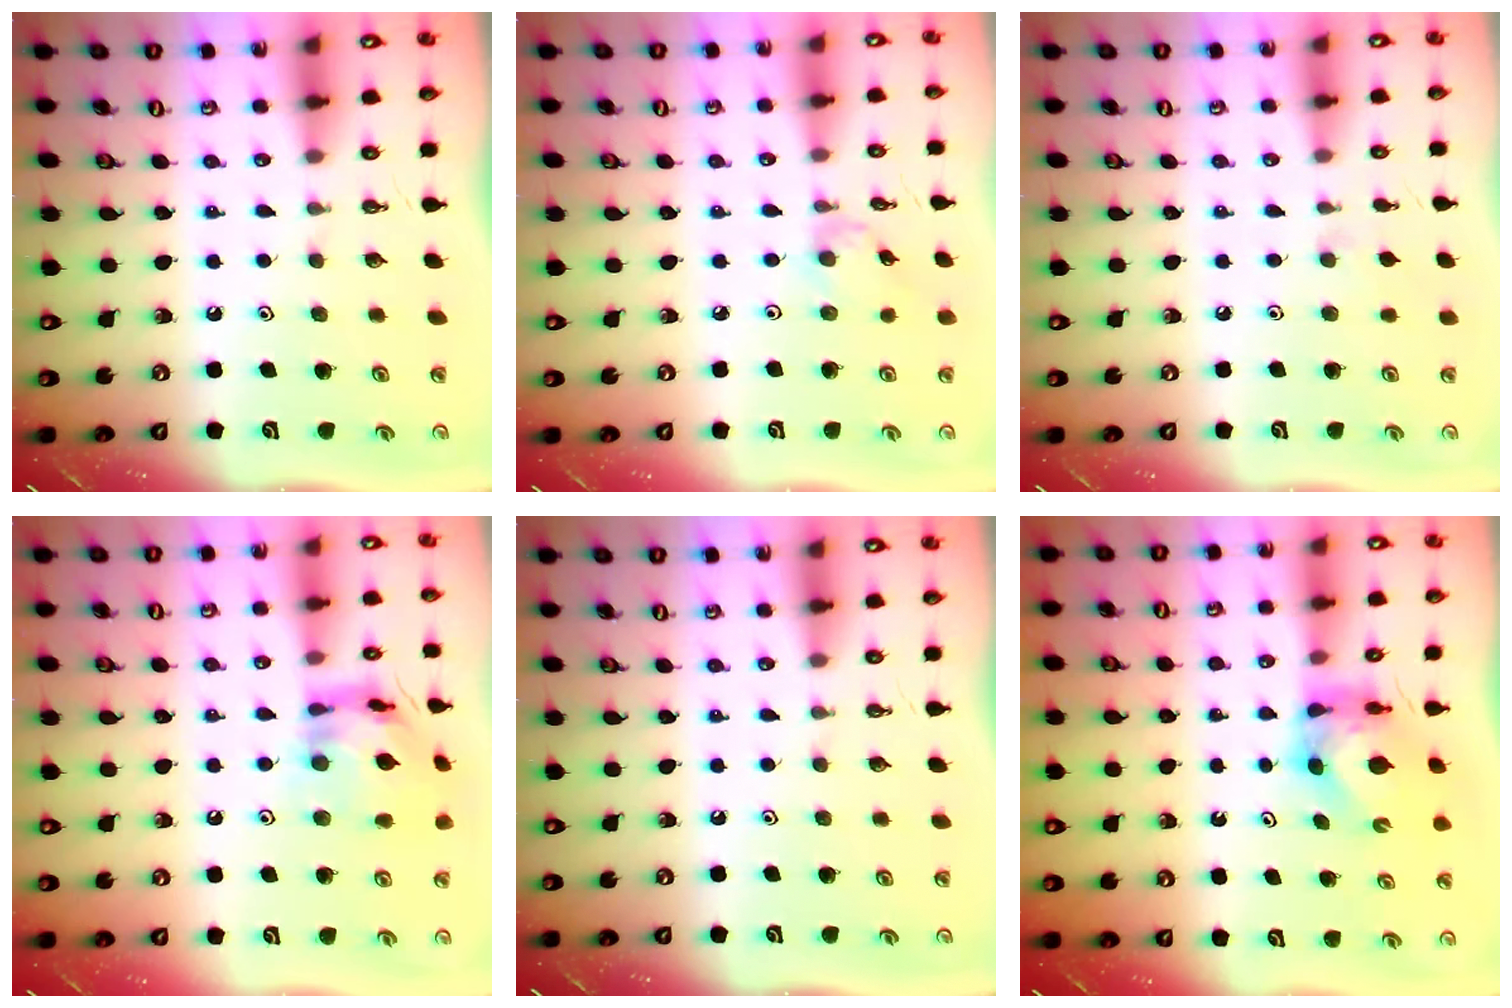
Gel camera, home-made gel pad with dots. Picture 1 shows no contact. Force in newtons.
{"total": 2.1, "press": 2.1, "slide": 0.4}
{"total": 3.7, "press": 3.7, "slide": 0.7}
{"total": 15.6, "press": 15.5, "slide": 1.5}
{"total": 0.0}
{"total": 5.6, "press": 5.6, "slide": 0.2}